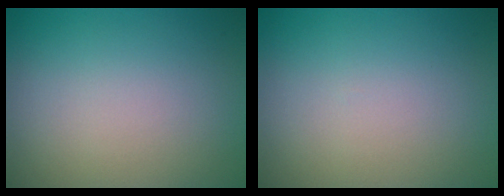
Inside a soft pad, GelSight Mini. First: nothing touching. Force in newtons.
{"total": 0.0}